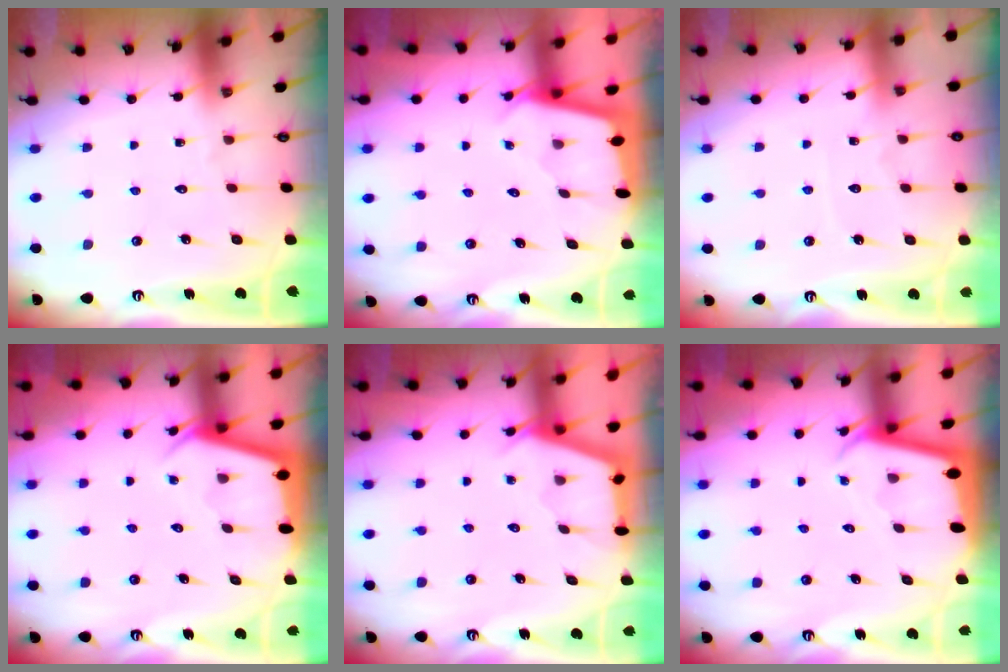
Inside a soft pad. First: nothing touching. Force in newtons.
{"total": 1.9, "press": 1.9, "slide": 0.1}
{"total": 3.4, "press": 3.4, "slide": 0.5}
{"total": 2.9, "press": 2.8, "slide": 0.3}
{"total": 2.9, "press": 2.9, "slide": 0.3}
{"total": 2.1, "press": 2.1, "slide": 0.2}